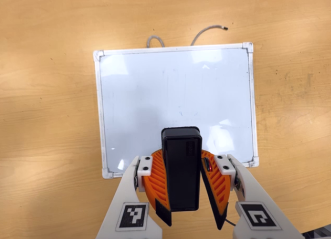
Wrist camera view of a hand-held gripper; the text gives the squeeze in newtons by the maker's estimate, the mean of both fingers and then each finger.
{"total": 9.2, "left": 9.2, "right": 9.1}